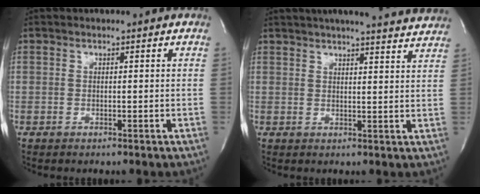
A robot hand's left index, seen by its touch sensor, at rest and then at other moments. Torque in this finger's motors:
{"motor_torque": [-0.25, -0.37, 0.53, 0.11]}